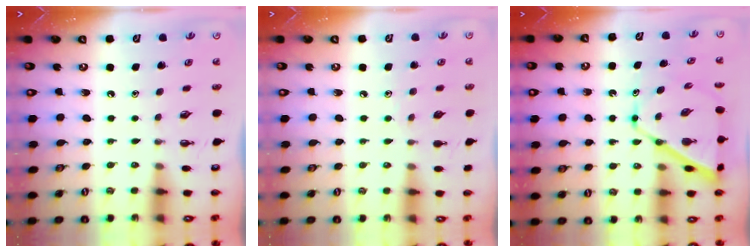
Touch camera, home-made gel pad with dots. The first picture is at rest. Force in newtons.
{"total": 2.9, "press": 2.8, "slide": 0.2}
{"total": 11.7, "press": 11.6, "slide": 0.9}